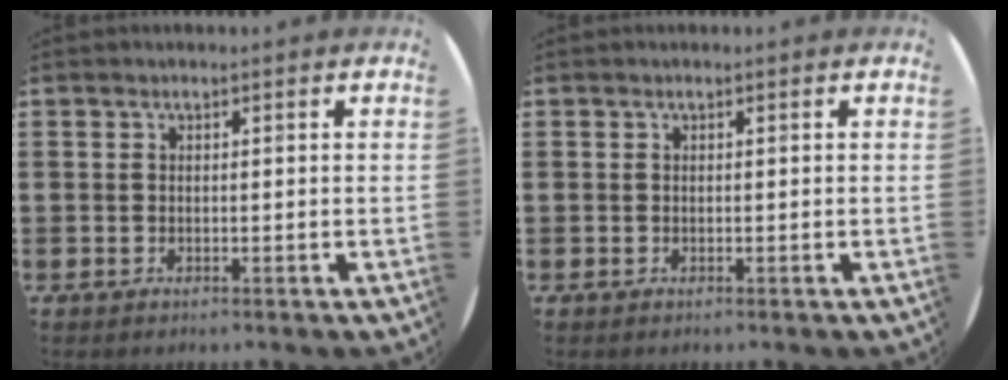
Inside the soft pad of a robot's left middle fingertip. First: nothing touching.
{"total": 0.0}